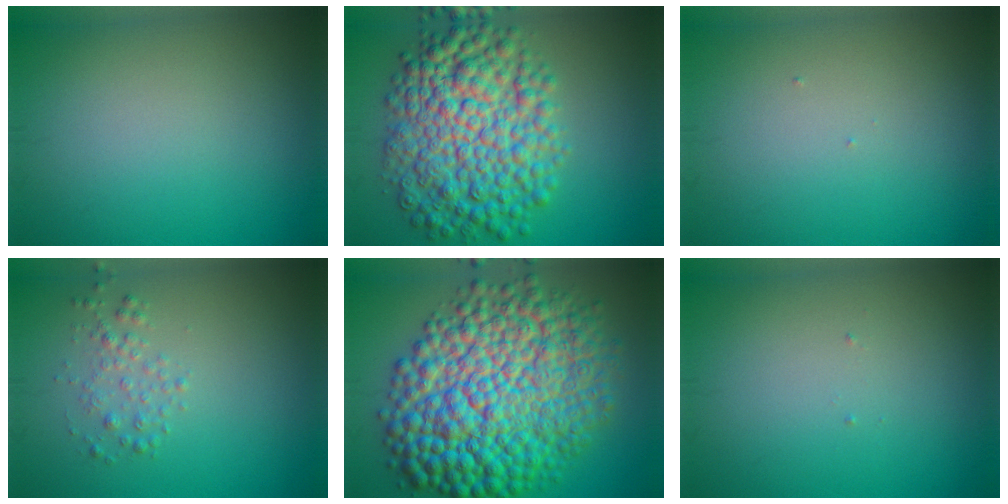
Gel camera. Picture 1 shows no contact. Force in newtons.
{"total": 10.4, "press": 10.4, "slide": 0.1}
{"total": 0.0}
{"total": 1.6, "press": 1.6, "slide": 0.0}
{"total": 16.5, "press": 16.5, "slide": 0.1}
{"total": 0.0}